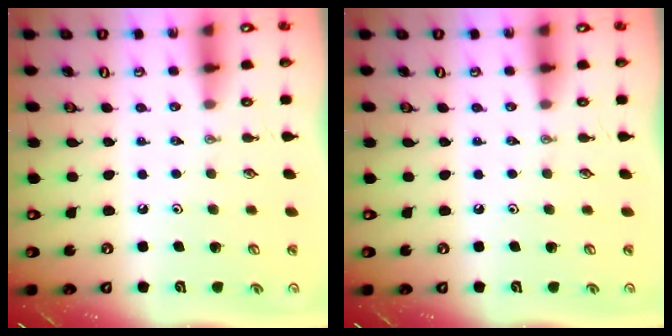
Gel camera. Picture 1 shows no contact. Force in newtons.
{"total": 0.0}